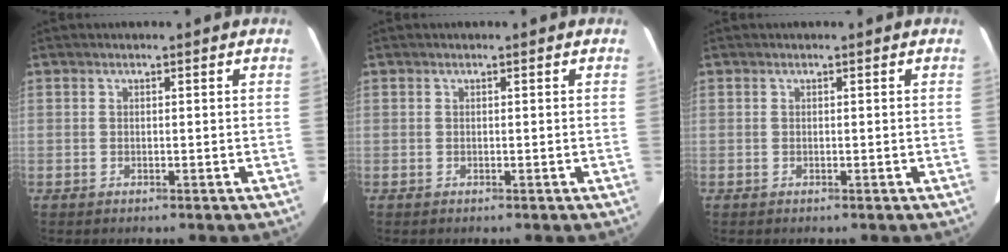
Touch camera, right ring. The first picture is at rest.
{"total": 0.0}
{"total": 0.0}